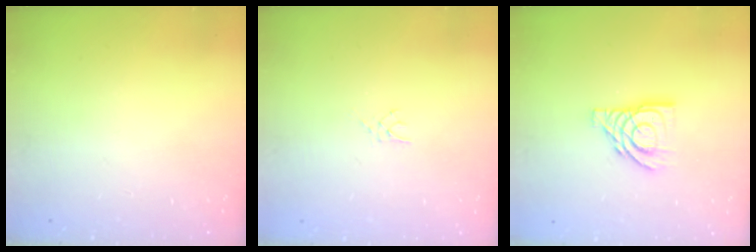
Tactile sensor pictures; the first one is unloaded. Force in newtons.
{"total": 2.1, "press": 2.1, "slide": 0.3}
{"total": 12.4, "press": 12.3, "slide": 1.3}